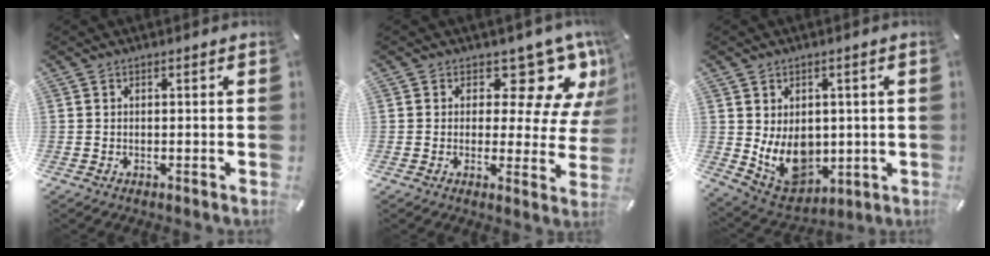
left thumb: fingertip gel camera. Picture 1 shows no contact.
{"total": 13.1, "force": [8.4, 6.2, 7.9], "torque": [-0.089, -0.074, 0.141]}
{"total": 11.3, "force": [0.2, 9.2, 6.5], "torque": [-0.111, -0.019, 0.012]}